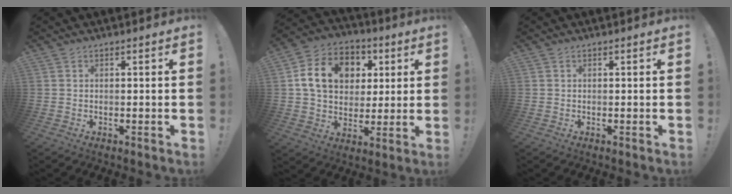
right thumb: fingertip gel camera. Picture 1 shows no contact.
{"total": 16.4, "force": [4.7, 12.8, 9.1], "torque": [-0.137, -0.001, 0.096]}
{"total": 0.0}